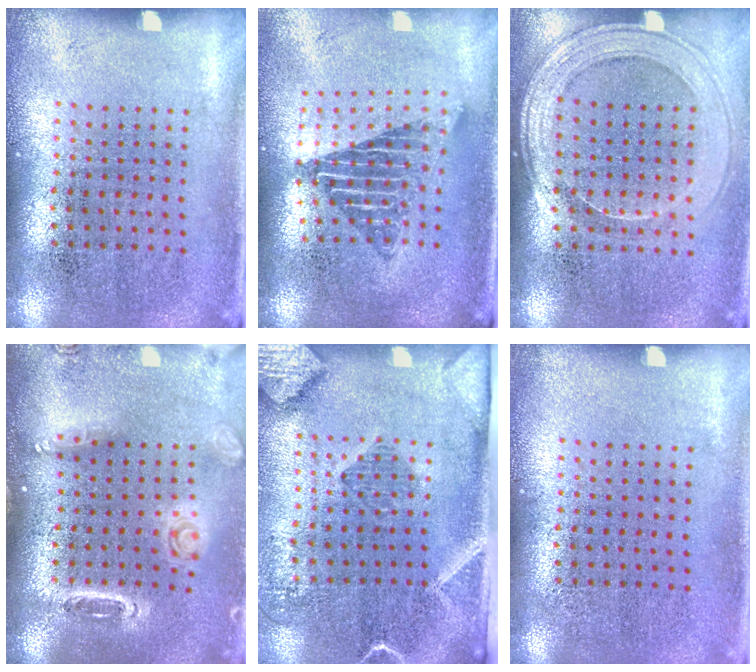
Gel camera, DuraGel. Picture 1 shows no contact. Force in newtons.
{"total": 1.7, "press": 1.3, "slide": 1.0}
{"total": 1.6, "press": 1.4, "slide": 0.7}
{"total": 1.5, "press": 1.5, "slide": 0.1}
{"total": 2.7, "press": 2.0, "slide": 1.8}
{"total": 0.0}